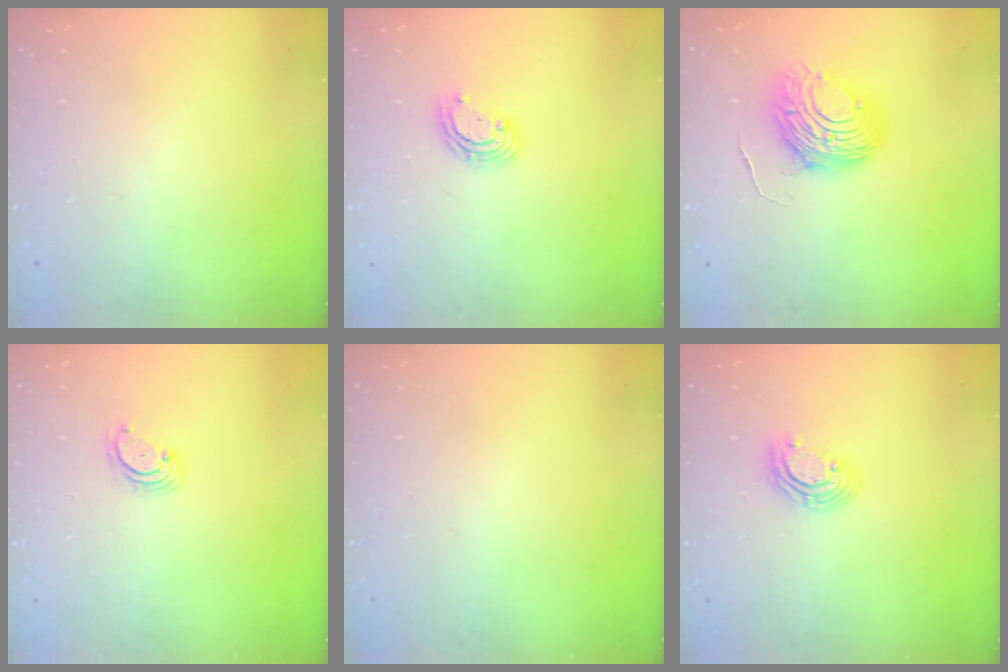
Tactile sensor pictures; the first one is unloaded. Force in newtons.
{"total": 5.2, "press": 5.2, "slide": 0.3}
{"total": 8.7, "press": 8.7, "slide": 0.9}
{"total": 3.1, "press": 3.1, "slide": 0.3}
{"total": 0.0}
{"total": 6.0, "press": 6.0, "slide": 0.4}